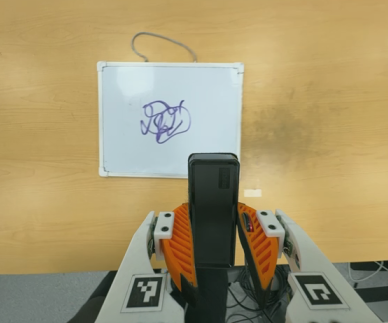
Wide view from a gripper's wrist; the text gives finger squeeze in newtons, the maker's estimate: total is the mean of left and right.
{"total": 4.3, "left": 3.0, "right": 5.6}